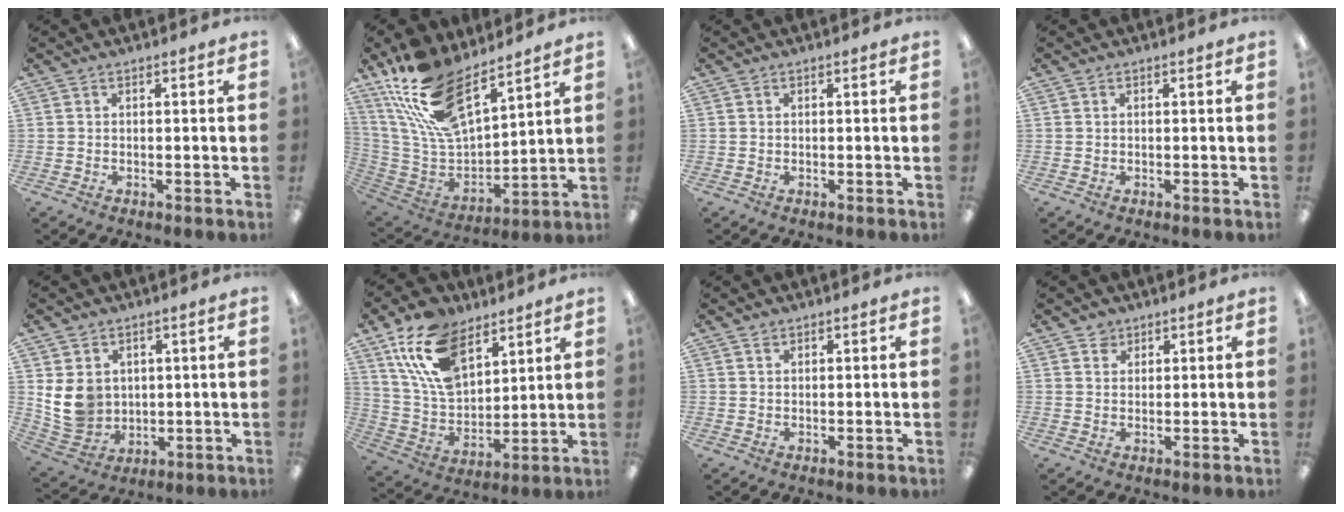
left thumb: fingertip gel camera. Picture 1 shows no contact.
{"total": 21.1, "force": [14.3, 9.3, 12.4], "torque": [-0.252, -0.085, 0.263]}
{"total": 0.0}
{"total": 0.0}
{"total": 9.0, "force": [2.1, 7.9, 3.6], "torque": [-0.081, -0.006, 0.047]}
{"total": 17.7, "force": [10.3, 10.0, 10.3], "torque": [-0.220, -0.032, 0.193]}
{"total": 1.0, "force": [0.8, 0.5, 0.3], "torque": [-0.009, 0.000, 0.014]}
{"total": 2.4, "force": [1.7, 1.6, 0.1], "torque": [0.002, -0.004, 0.032]}